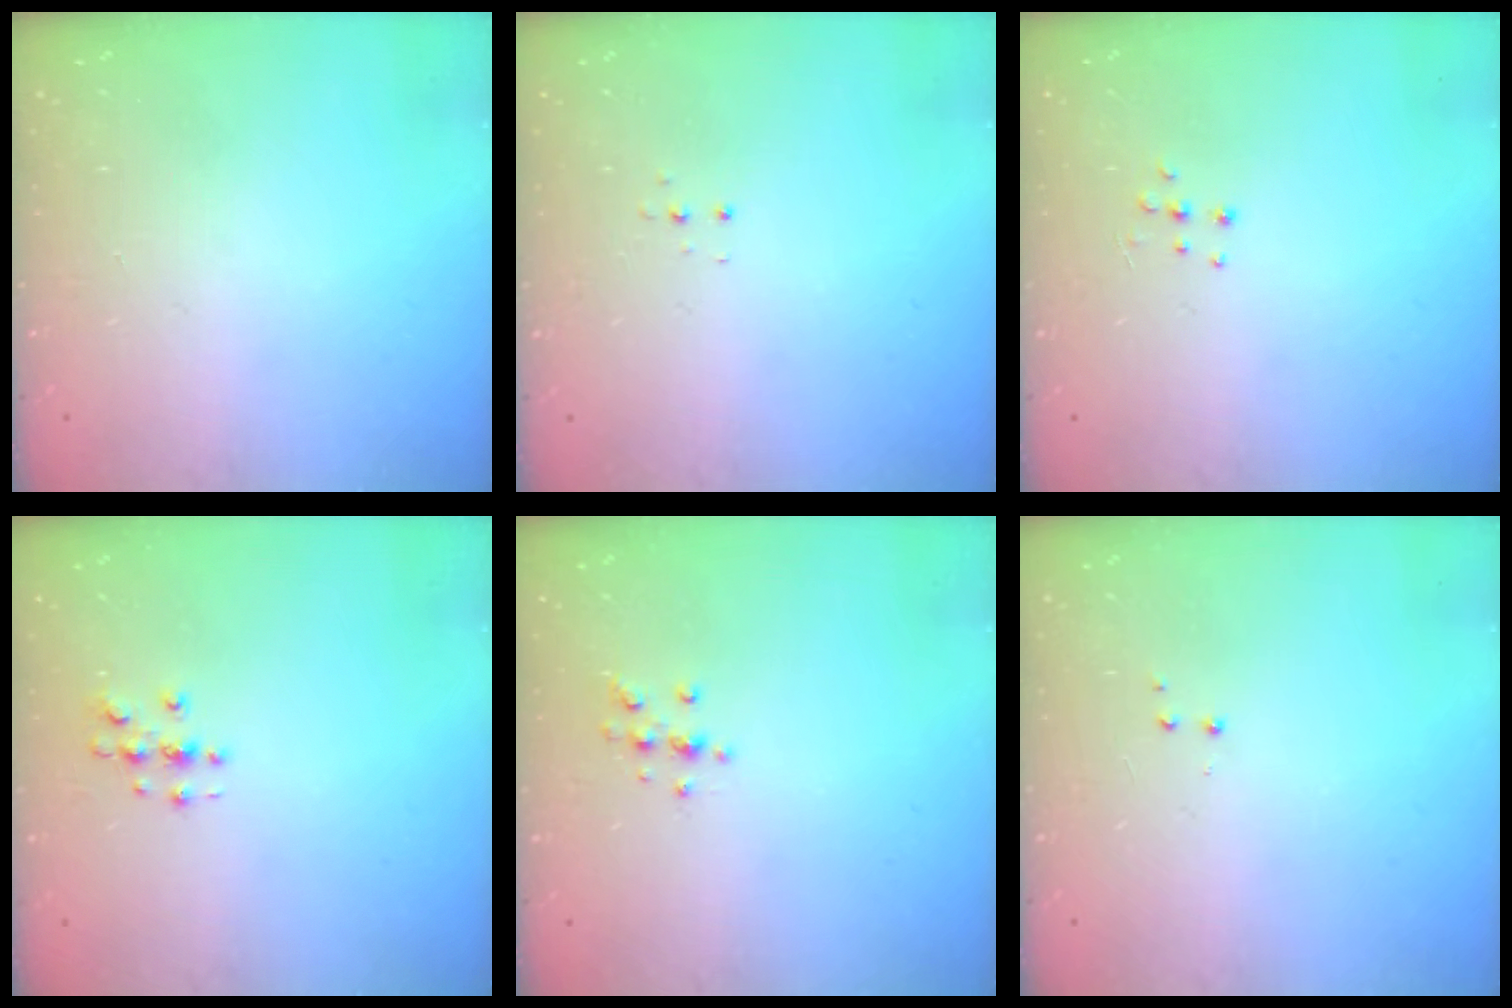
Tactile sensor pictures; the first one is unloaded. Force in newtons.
{"total": 3.3, "press": 3.2, "slide": 0.6}
{"total": 4.3, "press": 4.3, "slide": 0.4}
{"total": 2.8, "press": 2.8, "slide": 0.2}
{"total": 5.6, "press": 5.6, "slide": 0.6}
{"total": 2.8, "press": 2.7, "slide": 0.5}